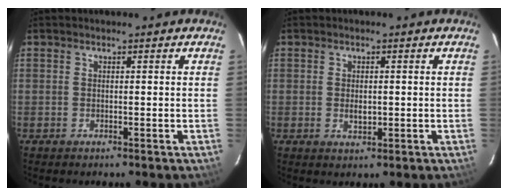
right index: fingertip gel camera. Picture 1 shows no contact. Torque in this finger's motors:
{"motor_torque": [0.03, 0.02, 0.12, 0.01]}